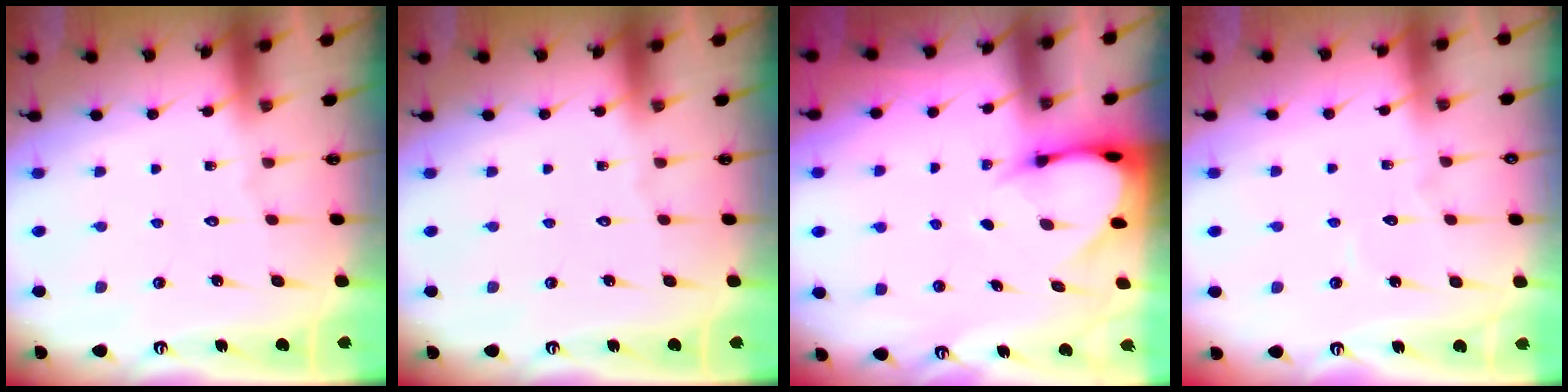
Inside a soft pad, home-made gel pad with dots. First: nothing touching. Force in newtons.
{"total": 0.0}
{"total": 3.9, "press": 3.9, "slide": 0.3}
{"total": 3.1, "press": 3.1, "slide": 0.3}